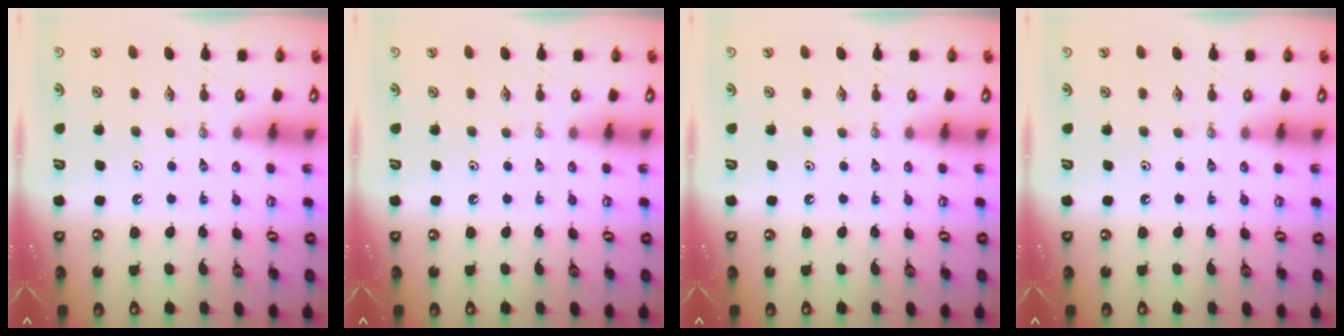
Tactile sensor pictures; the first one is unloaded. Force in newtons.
{"total": 0.0}
{"total": 0.0}
{"total": 0.0}